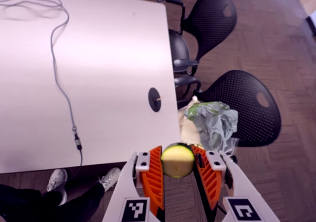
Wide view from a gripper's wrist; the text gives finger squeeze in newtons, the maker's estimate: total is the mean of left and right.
{"total": 11.1, "left": 11.3, "right": 10.9}